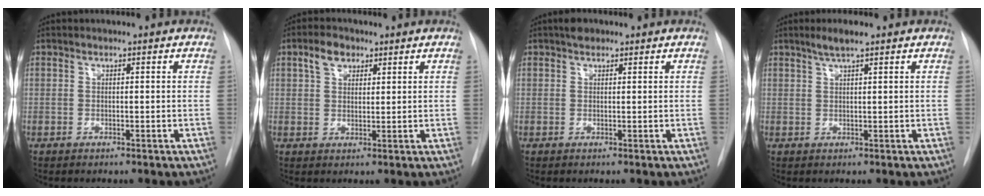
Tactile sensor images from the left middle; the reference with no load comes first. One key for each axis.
{"total": 3.9, "fx": 2.3, "fy": 2.5, "fz": 2.1, "tx": -0.042, "ty": 0.013, "tz": 0.043}
{"total": 1.7, "fx": 1.3, "fy": 0.9, "fz": 0.7, "tx": -0.013, "ty": 0.008, "tz": 0.019}
{"total": 2.7, "fx": 2.0, "fy": 0.1, "fz": 1.9, "tx": -0.041, "ty": 0.001, "tz": 0.037}